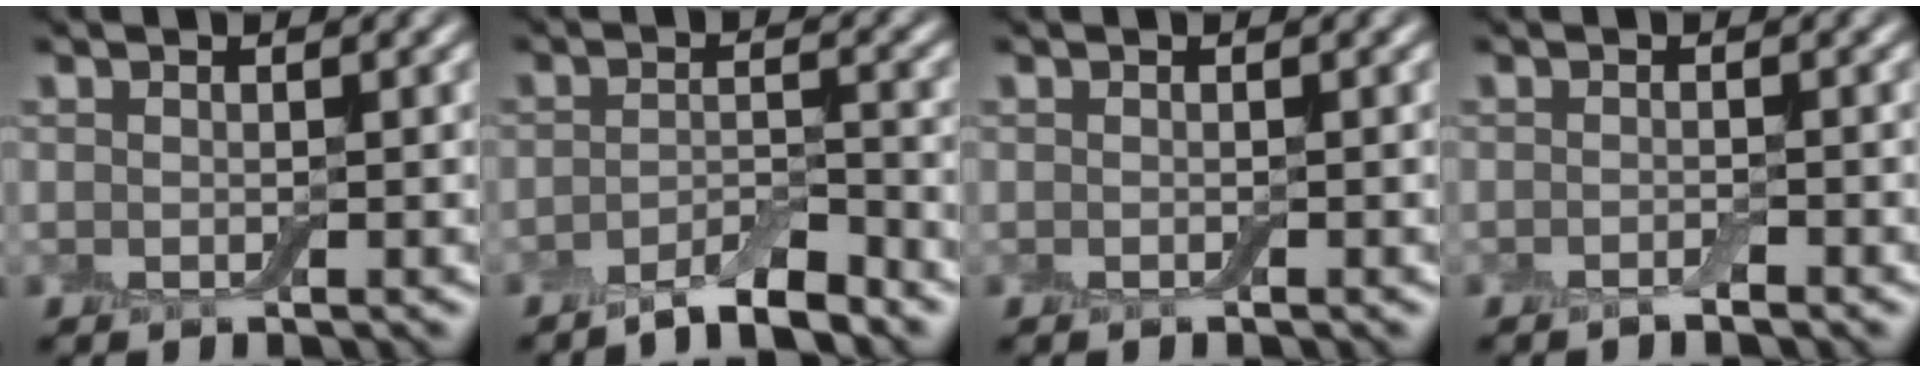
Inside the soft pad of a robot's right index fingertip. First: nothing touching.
{"total": 3.7, "force": [-3.0, 0.6, 2.1], "torque": [-0.034, 0.003, -0.057]}
{"total": 0.0}
{"total": 0.8, "force": [-0.6, 0.0, 0.5], "torque": [-0.007, 0.000, -0.011]}